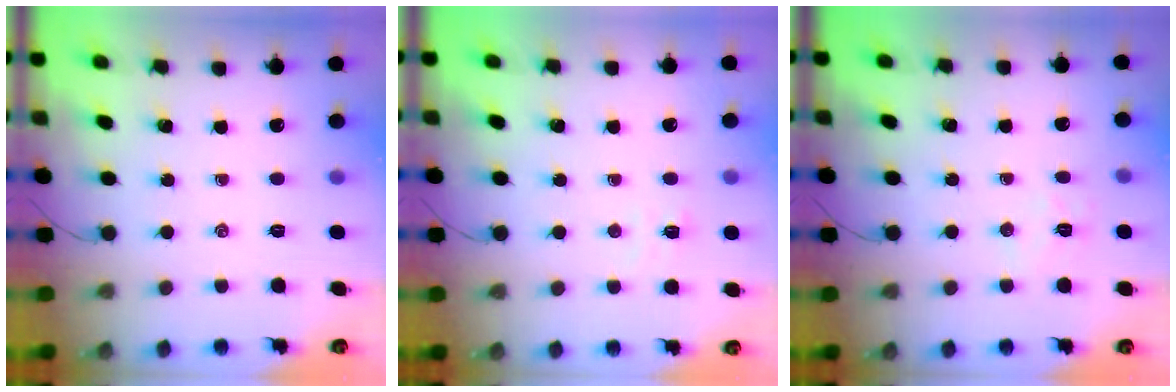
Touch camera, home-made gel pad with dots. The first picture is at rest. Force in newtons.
{"total": 3.9, "press": 3.8, "slide": 0.8}
{"total": 5.8, "press": 5.7, "slide": 1.0}